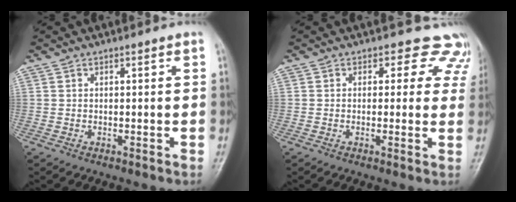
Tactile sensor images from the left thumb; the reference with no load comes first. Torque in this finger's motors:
{"motor_torque": [-0.29, 0.42, -0.33, -0.20, 0.04]}